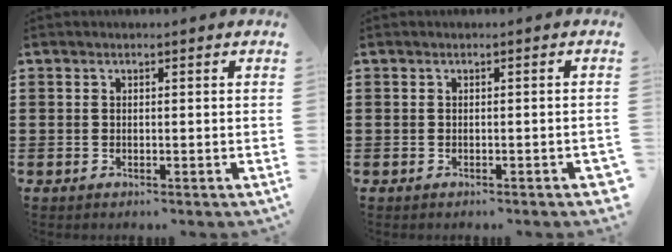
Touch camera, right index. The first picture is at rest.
{"total": 0.7, "force": [-0.5, 0.1, 0.5], "torque": [-0.011, -0.004, -0.008]}